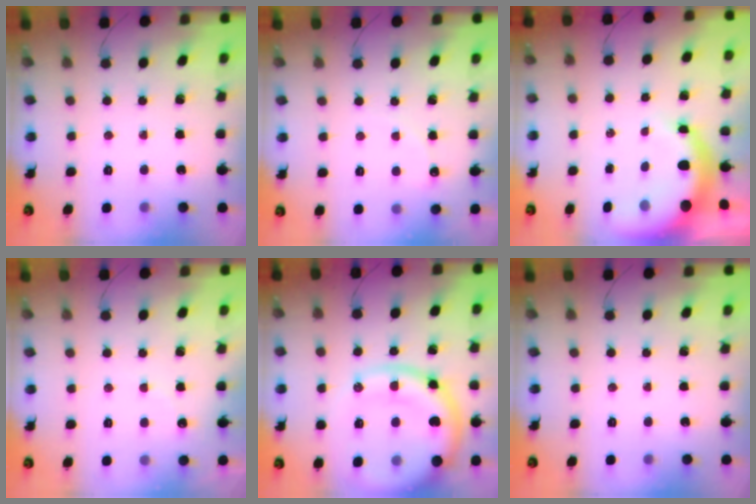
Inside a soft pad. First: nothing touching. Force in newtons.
{"total": 3.0, "press": 2.9, "slide": 0.8}
{"total": 7.9, "press": 7.8, "slide": 1.3}
{"total": 6.1, "press": 6.0, "slide": 1.4}
{"total": 17.5, "press": 17.3, "slide": 2.9}
{"total": 0.0}